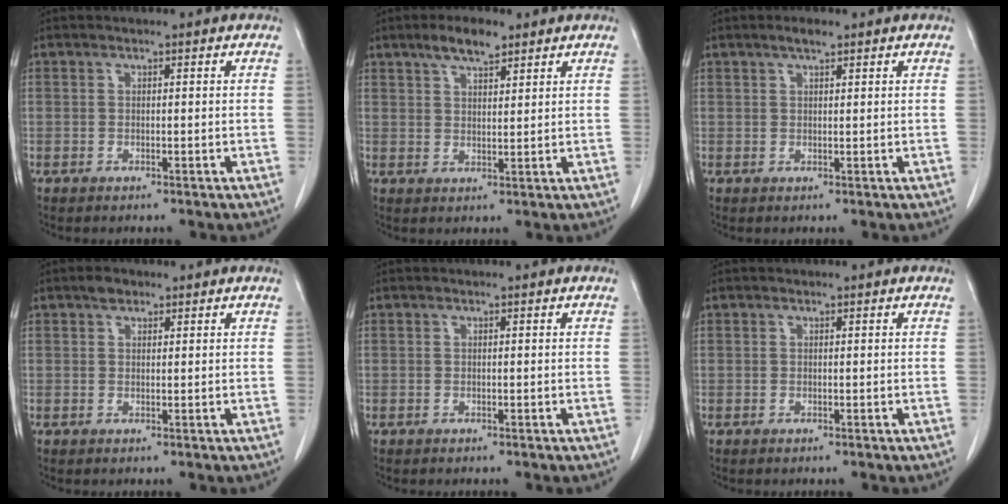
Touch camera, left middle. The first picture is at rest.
{"total": 5.1, "force": [3.7, 1.5, 3.3], "torque": [-0.063, 0.007, 0.064]}
{"total": 1.8, "force": [1.3, 0.4, 1.2], "torque": [-0.025, 0.003, 0.024]}
{"total": 1.7, "force": [1.2, 0.9, 0.7], "torque": [-0.015, 0.005, 0.019]}
{"total": 0.0}
{"total": 0.0}